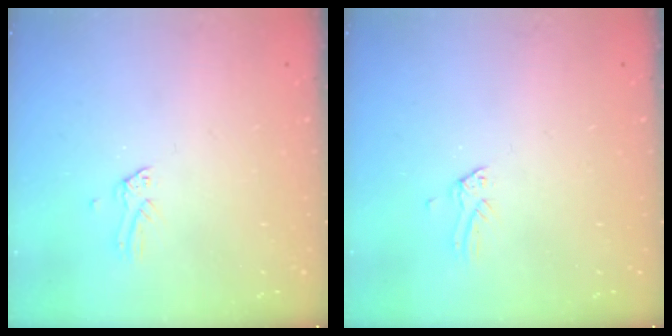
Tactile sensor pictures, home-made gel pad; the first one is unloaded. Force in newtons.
{"total": 0.0}